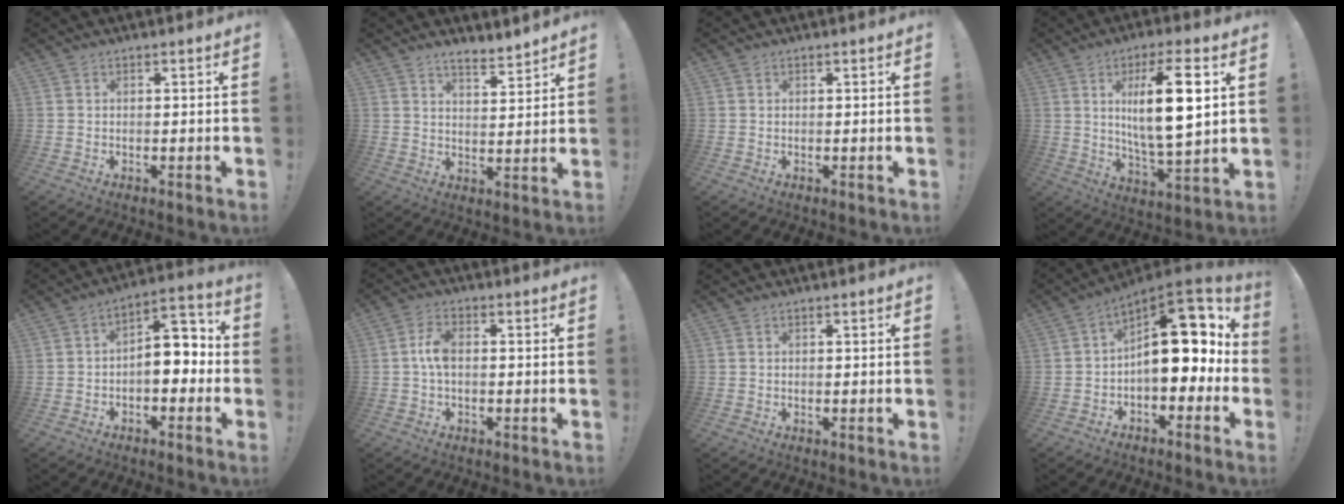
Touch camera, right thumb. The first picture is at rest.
{"total": 5.5, "force": [4.9, 0.8, 2.2], "torque": [-0.028, -0.038, 0.086]}
{"total": 0.0}
{"total": 16.1, "force": [4.0, 3.9, 15.2], "torque": [-0.265, -0.013, 0.047]}
{"total": 9.7, "force": [-1.7, 6.1, 7.4], "torque": [-0.097, 0.011, -0.027]}
{"total": 5.0, "force": [-0.2, 2.5, 4.3], "torque": [-0.092, 0.009, -0.004]}
{"total": 0.0}
{"total": 18.2, "force": [3.0, 9.4, 15.3], "torque": [-0.211, -0.017, 0.058]}